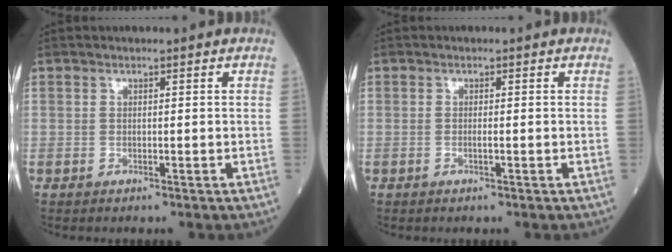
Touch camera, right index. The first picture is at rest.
{"total": 0.7, "force": [-0.3, -0.1, 0.7], "torque": [-0.016, 0.000, -0.004]}